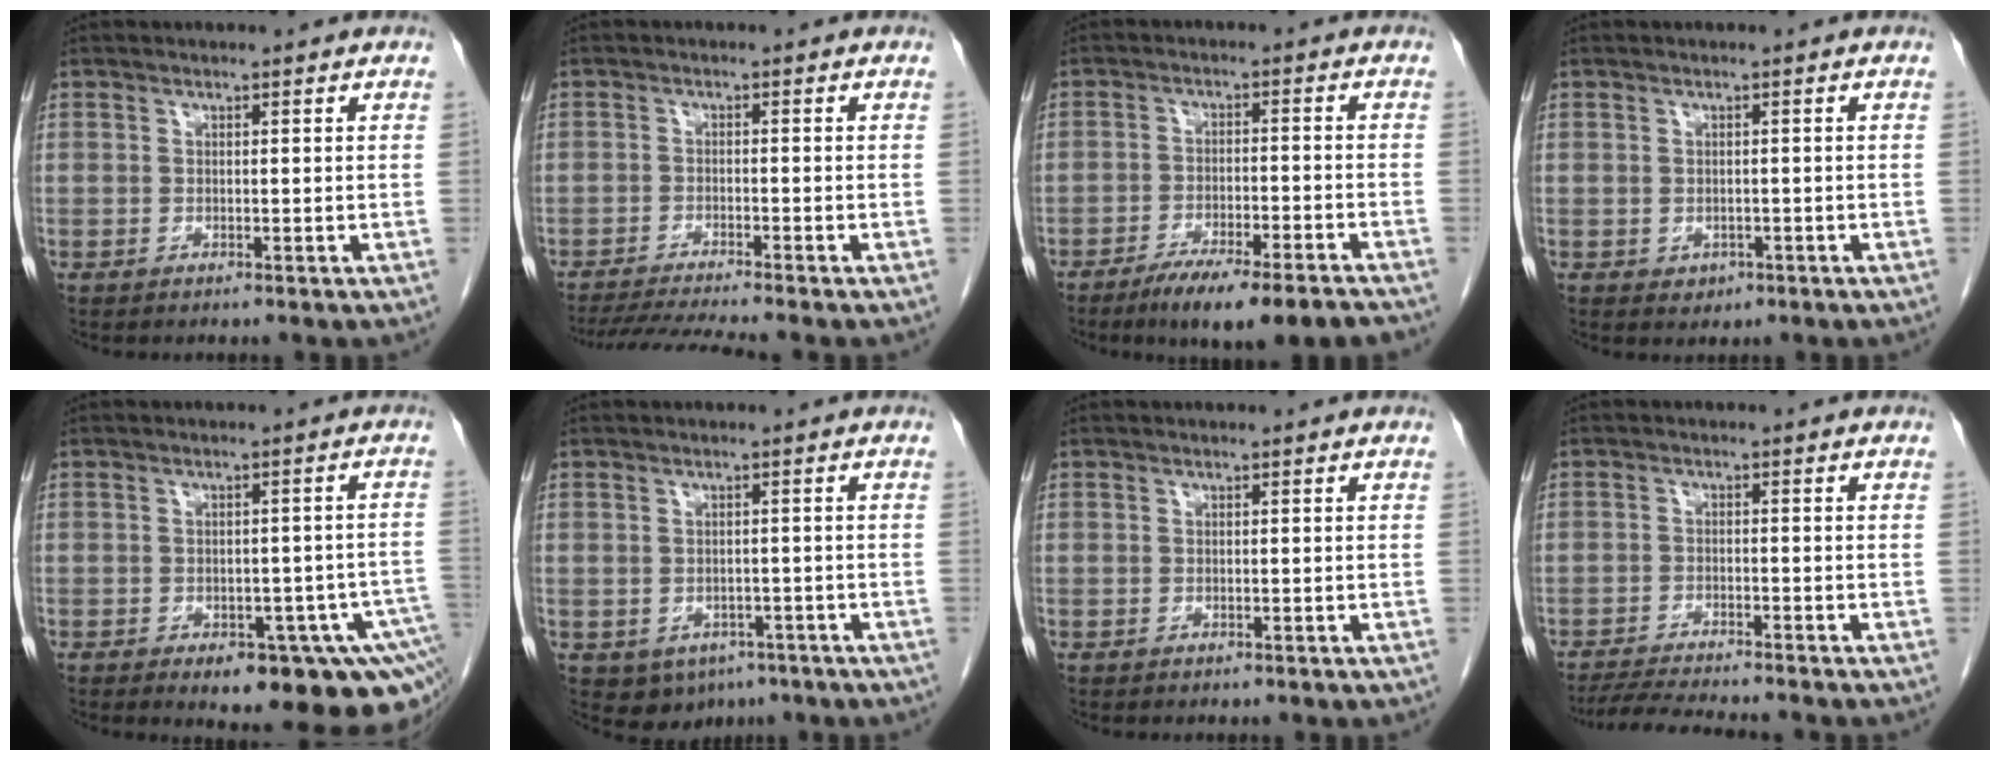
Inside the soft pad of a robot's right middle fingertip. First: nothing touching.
{"total": 6.9, "force": [-6.2, -1.4, 2.8], "torque": [-0.042, -0.020, -0.106]}
{"total": 12.7, "force": [-10.1, 1.4, 7.5], "torque": [-0.096, -0.010, -0.152]}
{"total": 1.5, "force": [-0.6, 1.2, 0.6], "torque": [-0.009, 0.003, -0.001]}
{"total": 14.2, "force": [-7.9, 4.6, 10.8], "torque": [-0.068, 0.009, -0.089]}
{"total": 6.1, "force": [-3.5, 4.5, 2.2], "torque": [-0.023, 0.006, -0.035]}
{"total": 0.0}
{"total": 8.6, "force": [-7.9, 0.4, 3.5], "torque": [-0.055, -0.017, -0.125]}